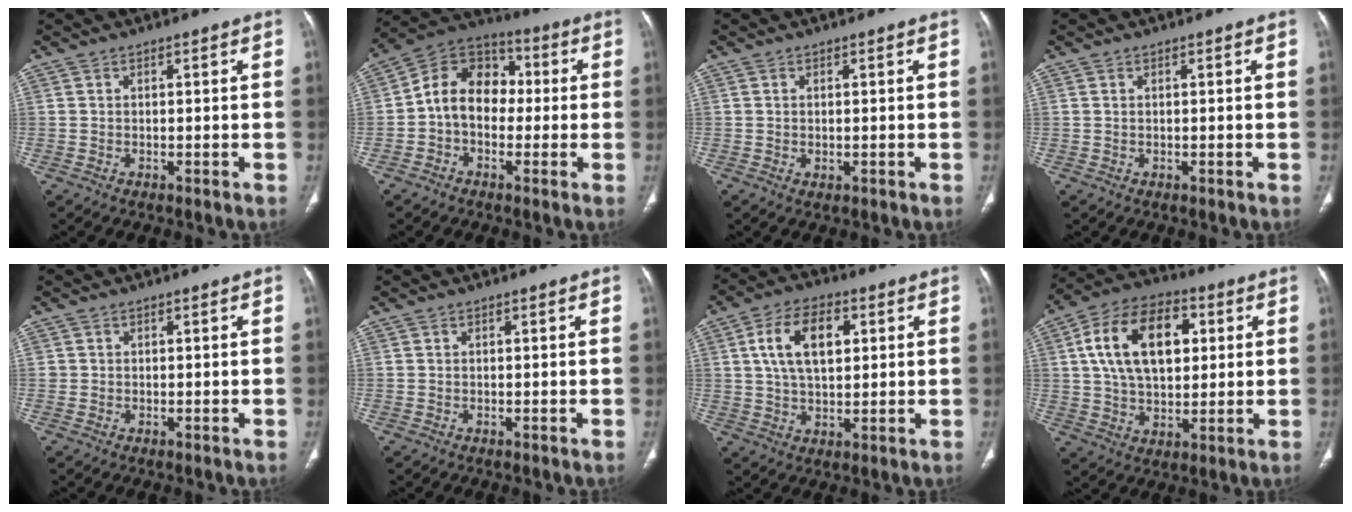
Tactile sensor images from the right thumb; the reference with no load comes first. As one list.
[{"total": 11.8, "force": [-0.6, 9.0, 7.7], "torque": [-0.099, 0.041, -0.028]}, {"total": 0.7, "force": [-0.1, 0.4, 0.6], "torque": [-0.016, -0.005, 0.002]}, {"total": 0.0}, {"total": 0.7, "force": [0.1, 0.7, 0.0], "torque": [0.006, 0.004, 0.001]}, {"total": 0.0}, {"total": 11.1, "force": [2.9, 6.4, 8.5], "torque": [-0.139, 0.004, 0.049]}, {"total": 17.8, "force": [4.2, 10.9, 13.4], "torque": [-0.210, 0.010, 0.070]}]